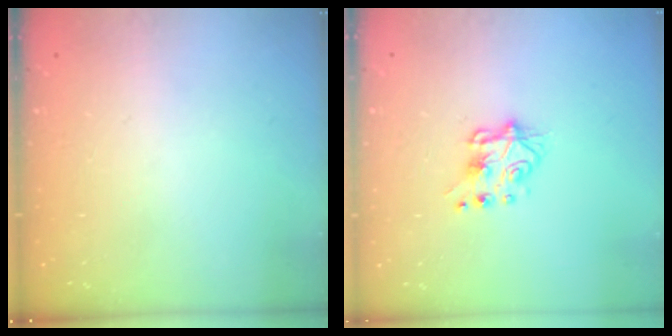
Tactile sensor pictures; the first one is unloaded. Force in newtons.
{"total": 6.5, "press": 6.5, "slide": 0.6}